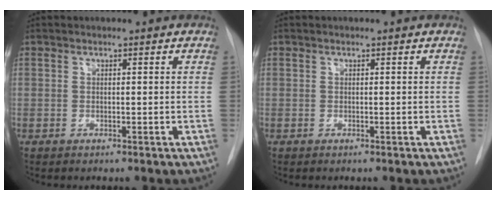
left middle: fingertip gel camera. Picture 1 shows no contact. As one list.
[{"total": 0.0}]